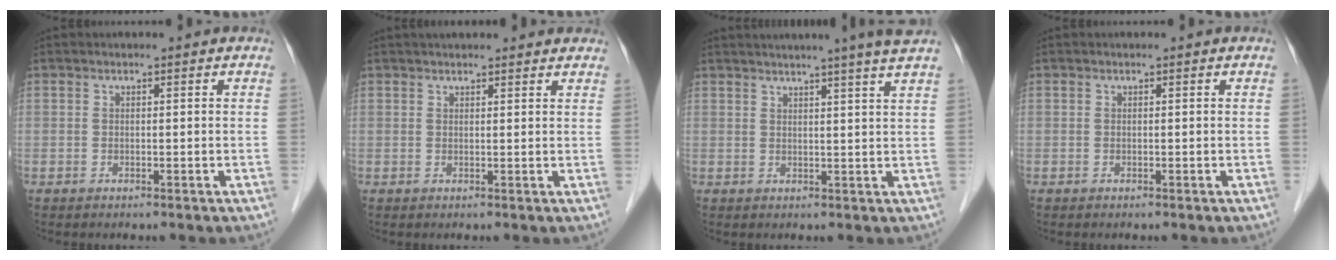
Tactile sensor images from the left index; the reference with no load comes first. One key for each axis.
{"total": 9.3, "fx": 8.4, "fy": 1.7, "fz": 3.6, "tx": -0.041, "ty": 0.028, "tz": 0.095}
{"total": 9.5, "fx": 7.9, "fy": -1.7, "fz": 5.0, "tx": -0.069, "ty": 0.002, "tz": 0.080}
{"total": 0.0}